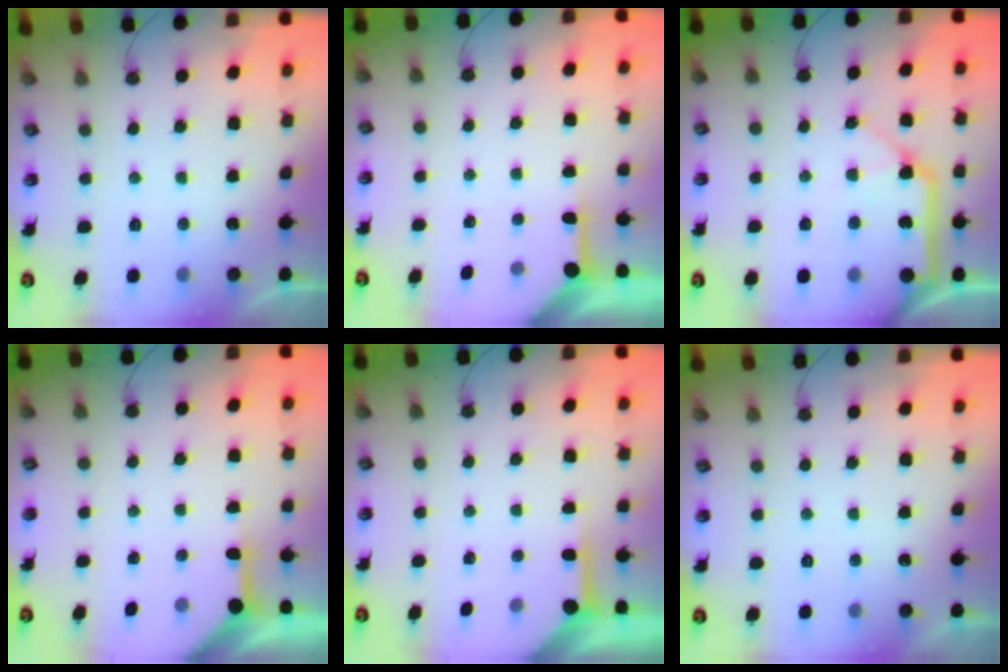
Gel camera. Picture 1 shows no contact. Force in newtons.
{"total": 3.4, "press": 3.3, "slide": 0.4}
{"total": 15.8, "press": 15.7, "slide": 2.2}
{"total": 4.2, "press": 4.2, "slide": 0.4}
{"total": 3.6, "press": 3.6, "slide": 0.5}
{"total": 0.0}